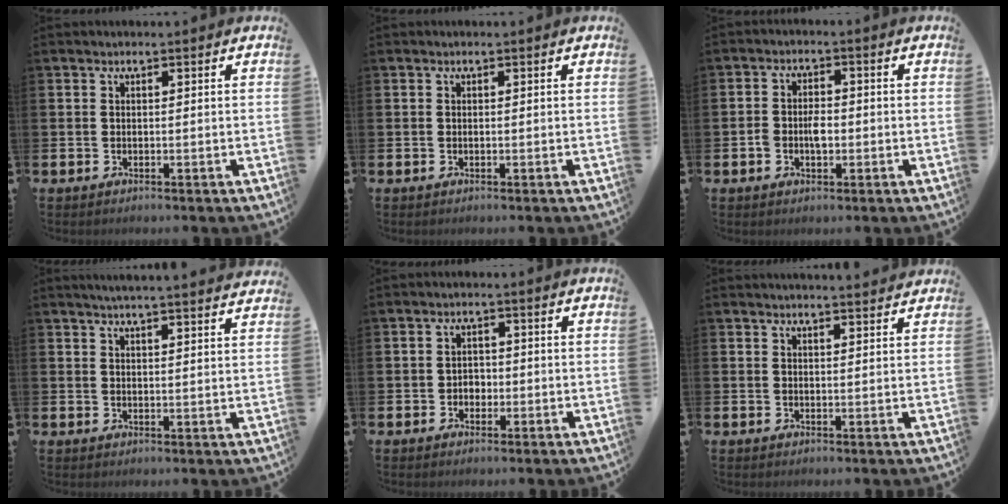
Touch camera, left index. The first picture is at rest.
{"total": 0.0}
{"total": 3.3, "force": [-0.7, 2.1, 2.5], "torque": [-0.031, 0.000, -0.017]}
{"total": 3.9, "force": [3.8, -0.7, 0.7], "torque": [-0.021, -0.019, 0.068]}
{"total": 1.9, "force": [-0.6, 1.7, 0.7], "torque": [-0.002, -0.001, -0.018]}
{"total": 2.1, "force": [2.1, -0.1, 0.0], "torque": [-0.002, -0.010, 0.037]}